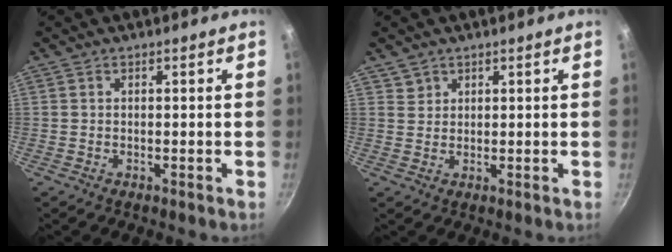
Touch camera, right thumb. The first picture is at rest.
{"total": 2.1, "force": [1.3, 1.6, 0.0], "torque": [0.018, 0.006, 0.023]}